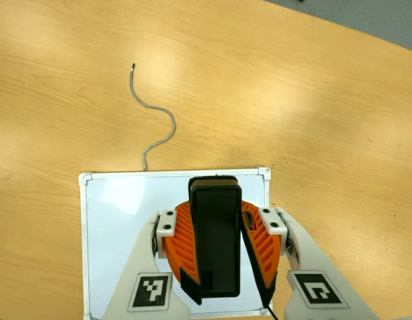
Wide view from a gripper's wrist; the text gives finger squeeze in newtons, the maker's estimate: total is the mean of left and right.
{"total": 10.2, "left": 9.5, "right": 10.9}